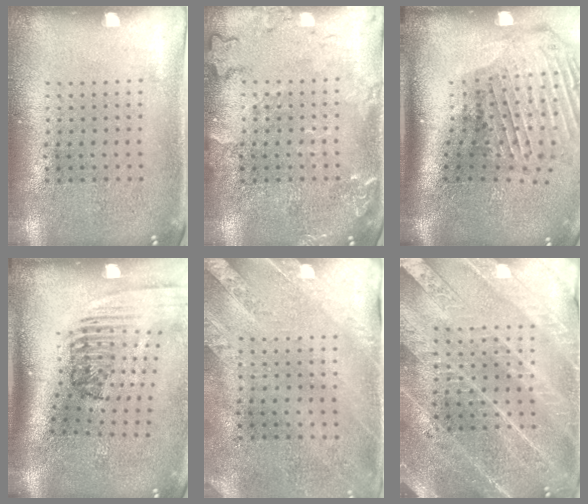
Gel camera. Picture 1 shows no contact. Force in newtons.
{"total": 2.5, "press": 2.5, "slide": 0.4}
{"total": 2.9, "press": 2.1, "slide": 2.0}
{"total": 2.4, "press": 1.7, "slide": 1.7}
{"total": 2.5, "press": 2.1, "slide": 1.4}
{"total": 3.8, "press": 3.6, "slide": 1.4}